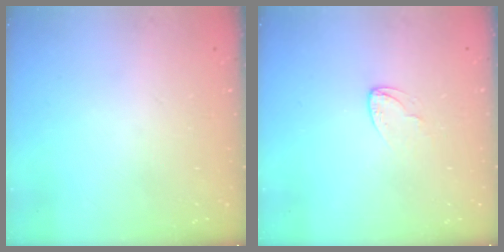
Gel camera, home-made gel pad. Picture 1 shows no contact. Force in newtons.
{"total": 2.9, "press": 2.9, "slide": 0.2}